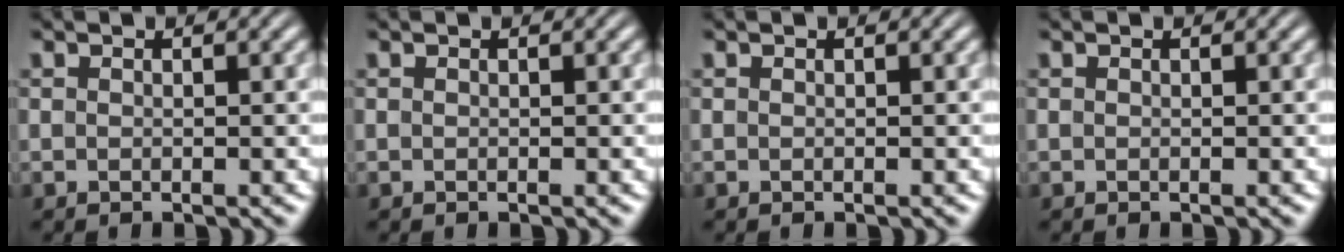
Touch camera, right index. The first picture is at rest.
{"total": 0.0}
{"total": 0.0}
{"total": 0.0}